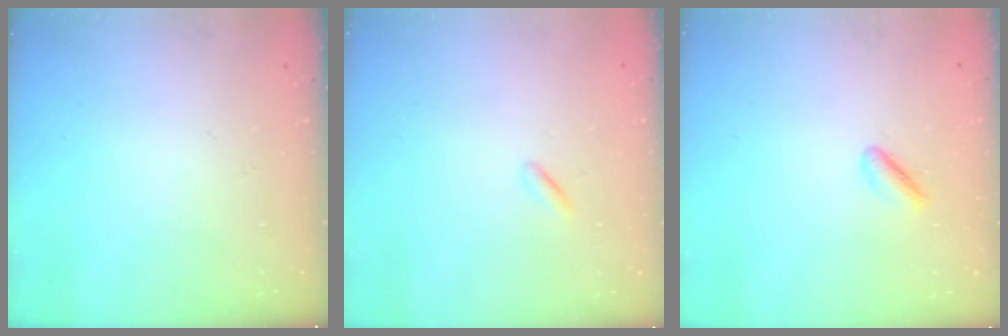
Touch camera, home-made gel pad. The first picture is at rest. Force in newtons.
{"total": 0.5, "press": 0.3, "slide": 0.4}
{"total": 2.0, "press": 1.8, "slide": 1.0}